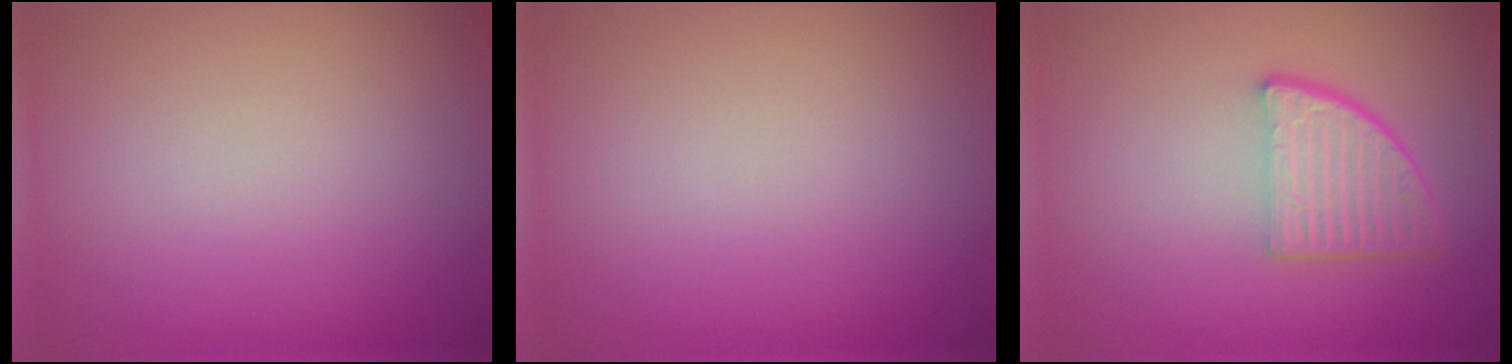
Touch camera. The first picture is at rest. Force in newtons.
{"total": 0.0}
{"total": 4.6, "press": 3.3, "slide": 3.2}